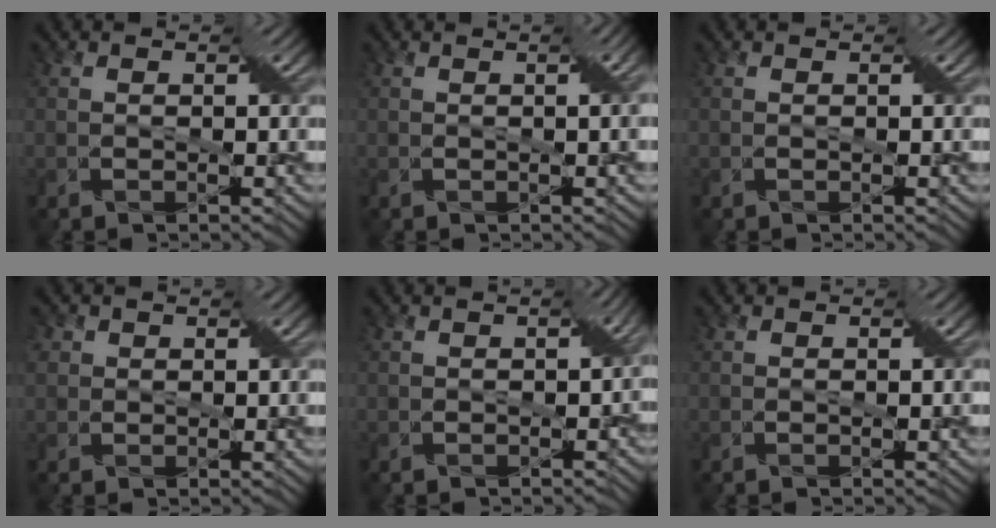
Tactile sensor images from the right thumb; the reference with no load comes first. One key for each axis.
{"total": 2.3, "fx": 0.1, "fy": 0.3, "fz": 2.2, "tx": -0.031, "ty": 0.009, "tz": 0.002}
{"total": 0.0}
{"total": 2.3, "fx": 0.9, "fy": 1.9, "fz": 0.8, "tx": -0.016, "ty": 0.011, "tz": 0.007}
{"total": 2.7, "fx": -0.5, "fy": 1.7, "fz": 2.1, "tx": -0.025, "ty": -0.007, "tz": -0.005}
{"total": 0.0}